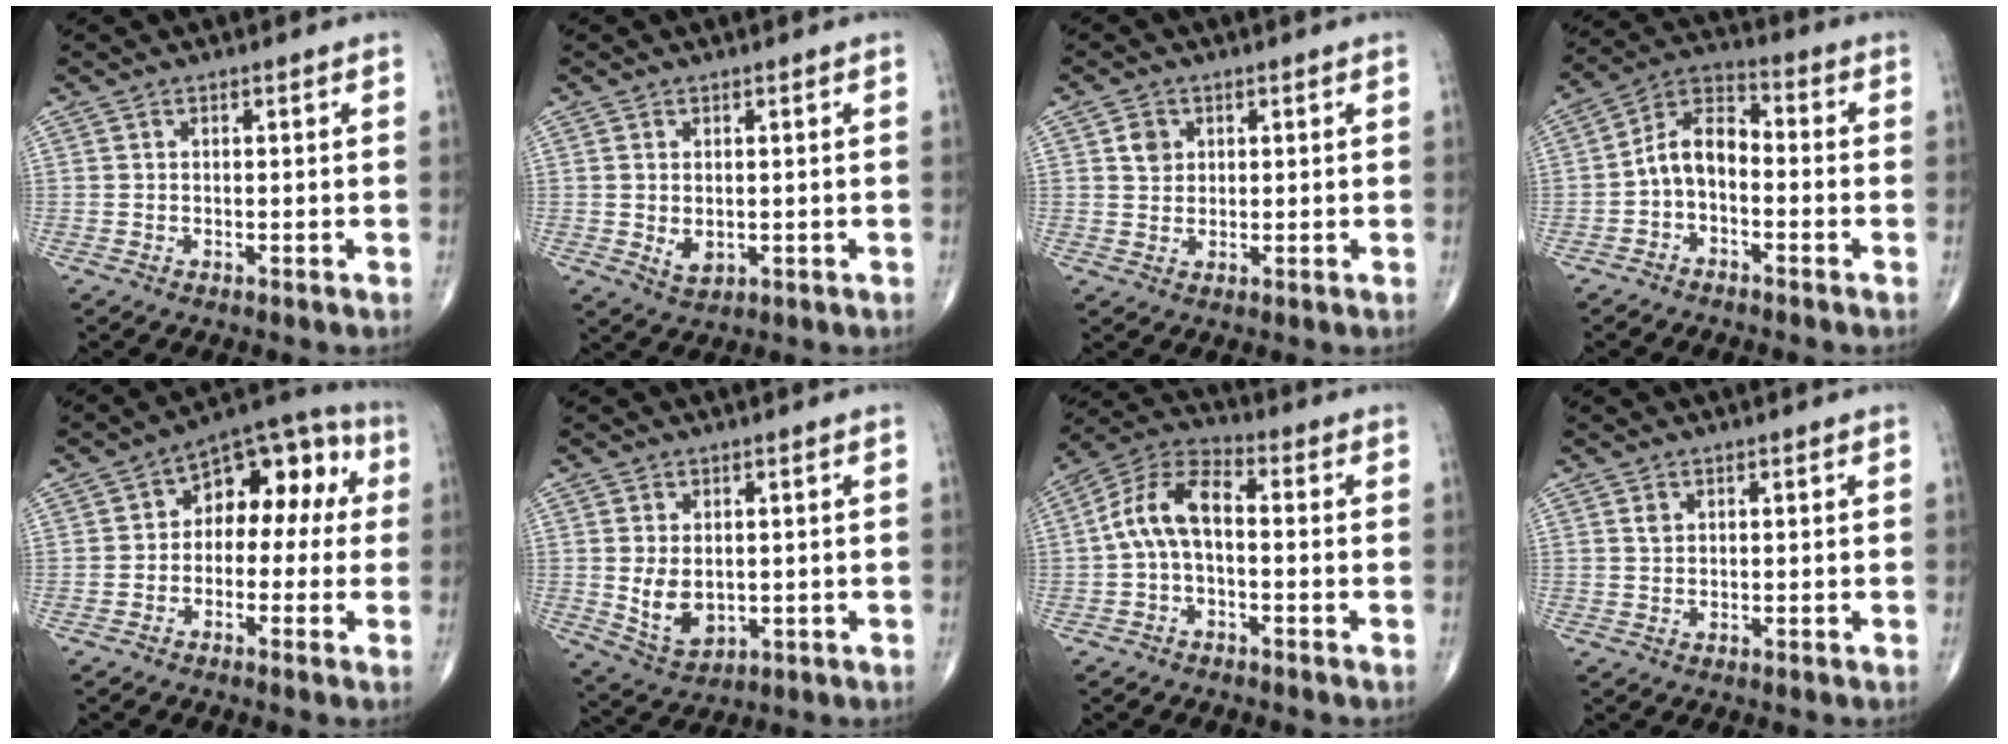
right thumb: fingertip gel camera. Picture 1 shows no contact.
{"total": 3.1, "force": [-0.1, 2.0, 2.3], "torque": [-0.035, -0.008, 0.005]}
{"total": 3.1, "force": [1.1, 2.6, 1.3], "torque": [-0.010, -0.005, 0.018]}
{"total": 8.0, "force": [-1.9, 4.9, 6.0], "torque": [-0.099, 0.039, -0.051]}
{"total": 12.2, "force": [0.8, 7.7, 9.4], "torque": [-0.080, 0.052, -0.006]}
{"total": 6.7, "force": [0.0, 4.5, 5.0], "torque": [-0.078, -0.015, 0.016]}
{"total": 9.2, "force": [-0.6, 4.8, 7.9], "torque": [-0.150, 0.036, -0.025]}
{"total": 1.0, "force": [0.5, 0.7, 0.5], "torque": [-0.007, -0.001, 0.010]}